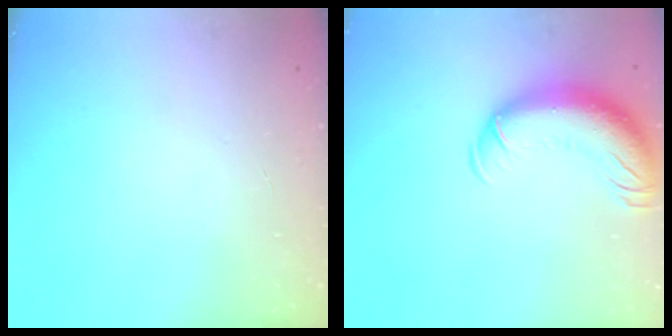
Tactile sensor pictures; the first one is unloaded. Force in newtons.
{"total": 14.6, "press": 14.2, "slide": 3.3}